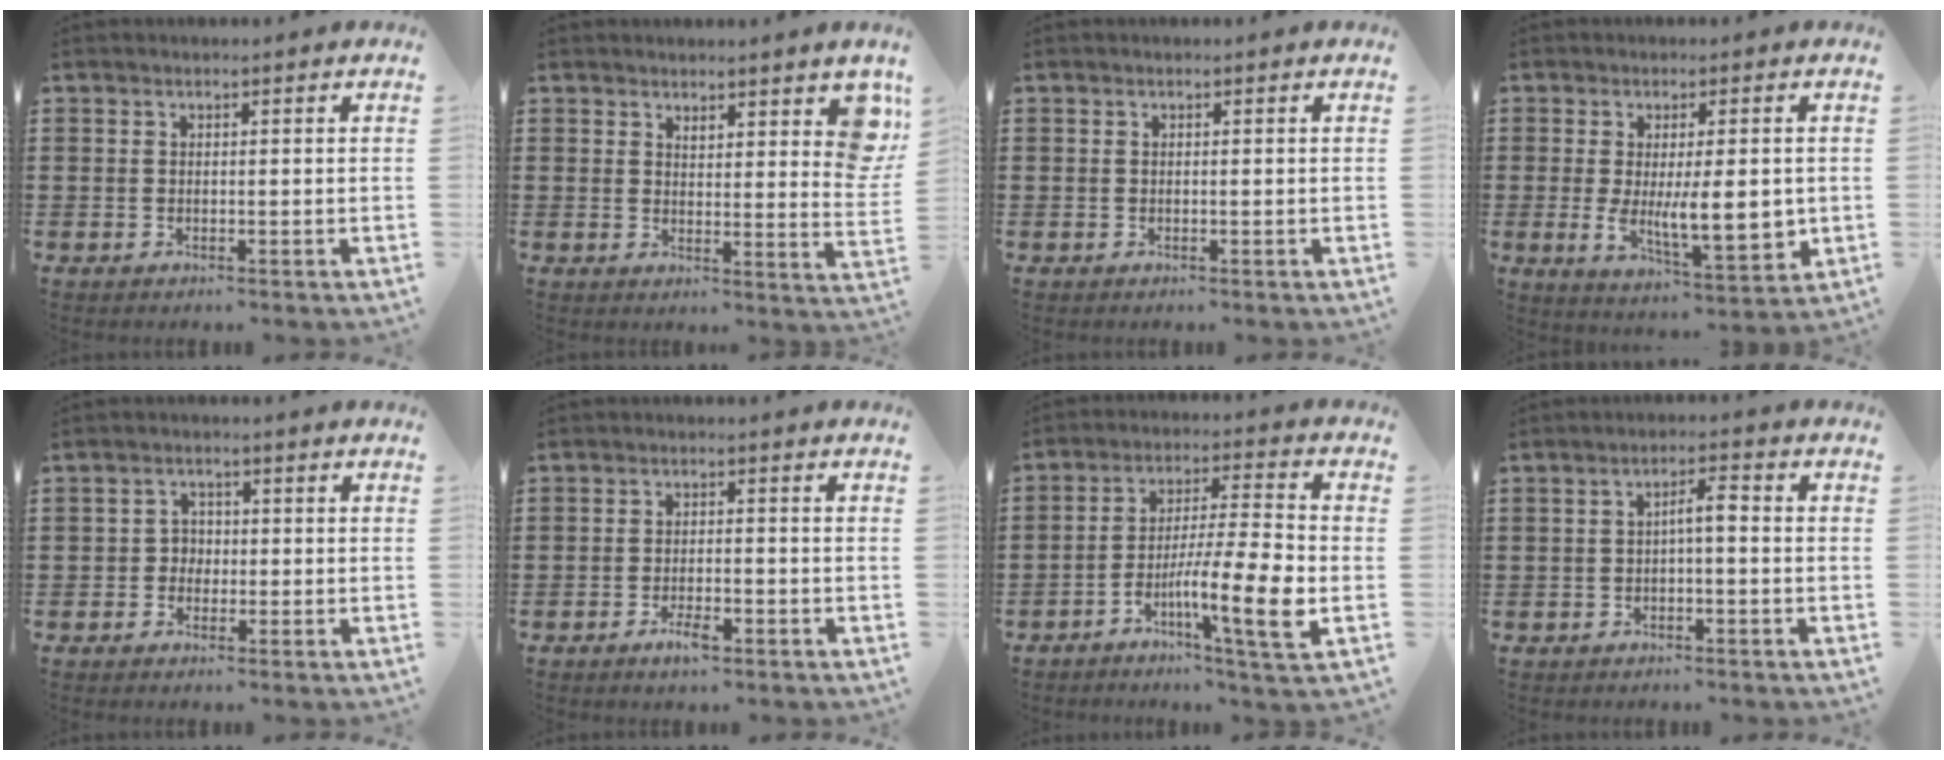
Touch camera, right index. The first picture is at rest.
{"total": 4.8, "force": [3.8, 1.5, 2.6], "torque": [-0.031, -0.012, 0.063]}
{"total": 0.0}
{"total": 9.9, "force": [-0.5, 3.3, 9.4], "torque": [-0.163, -0.016, -0.007]}
{"total": 2.1, "force": [-0.7, 1.9, 0.8], "torque": [-0.022, 0.005, -0.017]}
{"total": 3.2, "force": [-1.9, 0.8, 2.5], "torque": [-0.054, -0.005, -0.039]}
{"total": 11.5, "force": [-4.1, 0.7, 10.7], "torque": [-0.192, -0.007, -0.076]}
{"total": 2.7, "force": [-0.5, 0.6, 2.6], "torque": [-0.050, 0.007, -0.013]}